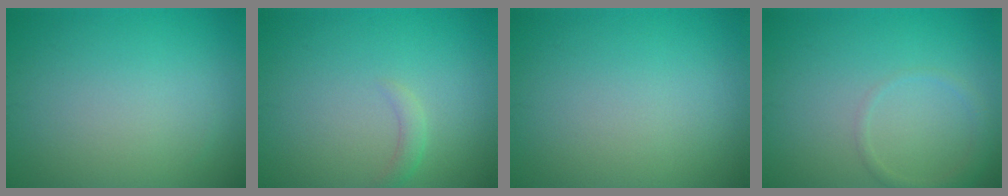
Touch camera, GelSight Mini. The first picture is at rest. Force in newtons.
{"total": 1.1, "press": 1.1, "slide": 0.2}
{"total": 0.0}
{"total": 1.4, "press": 1.4, "slide": 0.1}